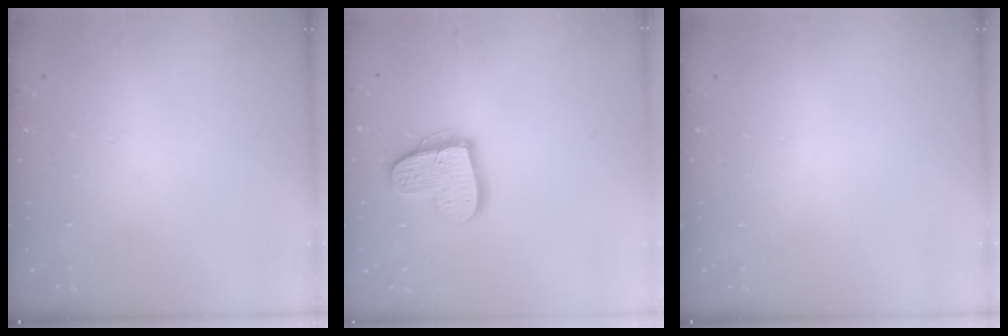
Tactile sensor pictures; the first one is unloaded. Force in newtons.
{"total": 13.9, "press": 13.9, "slide": 0.8}
{"total": 0.0}